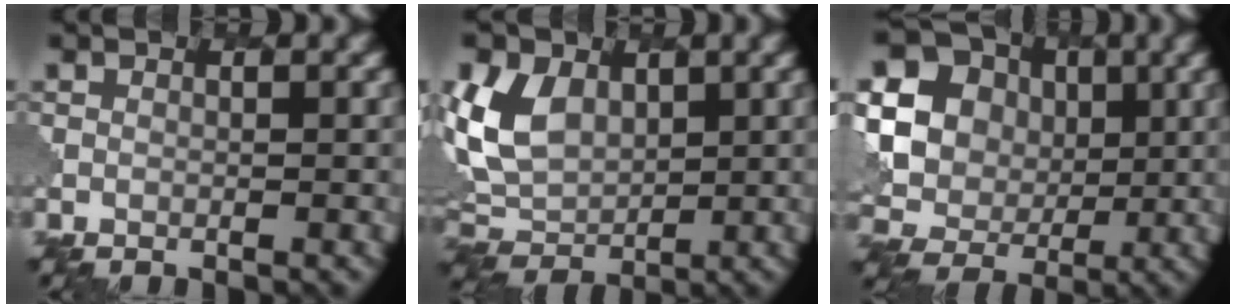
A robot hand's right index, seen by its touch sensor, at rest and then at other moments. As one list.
[{"total": 6.6, "force": [1.7, 4.8, 4.1], "torque": [-0.102, 0.001, 0.021]}, {"total": 16.5, "force": [4.2, 14.8, 6.0], "torque": [-0.177, 0.023, 0.062]}]